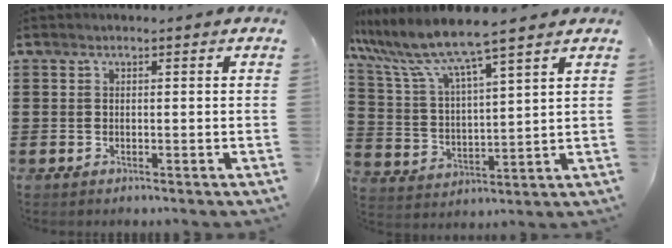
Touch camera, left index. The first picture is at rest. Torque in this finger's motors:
{"motor_torque": [2.14, 0.00, 0.22, -0.01]}